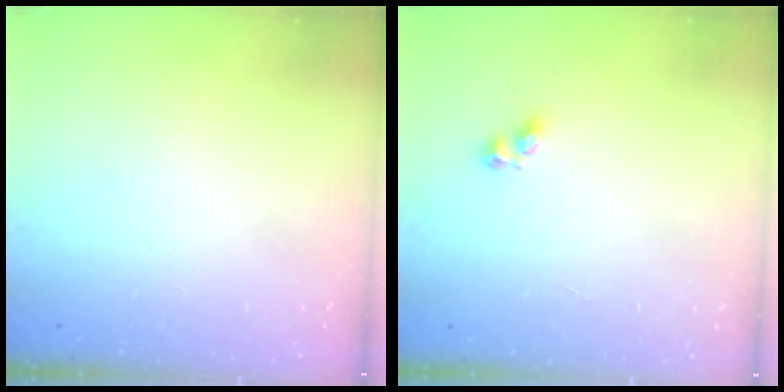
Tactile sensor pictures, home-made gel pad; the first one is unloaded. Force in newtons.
{"total": 5.2, "press": 4.8, "slide": 1.8}